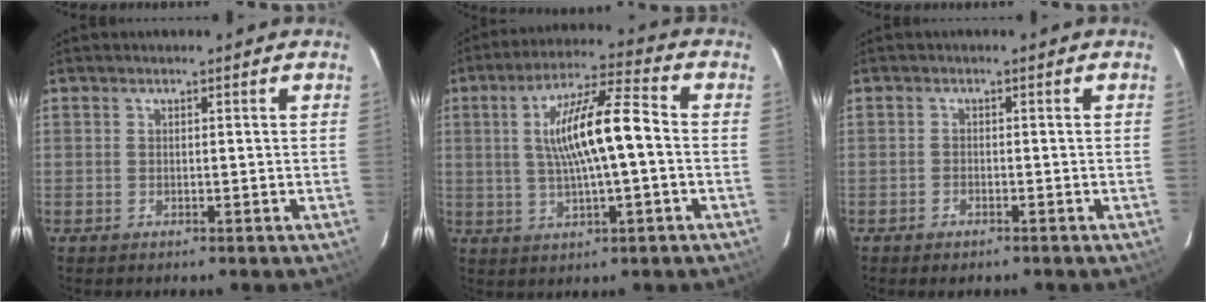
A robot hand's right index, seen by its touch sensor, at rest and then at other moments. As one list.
[{"total": 12.7, "force": [0.0, 2.2, 12.5], "torque": [-0.224, 0.013, 0.004]}, {"total": 1.5, "force": [-1.2, 0.8, 0.5], "torque": [-0.015, 0.000, -0.022]}]